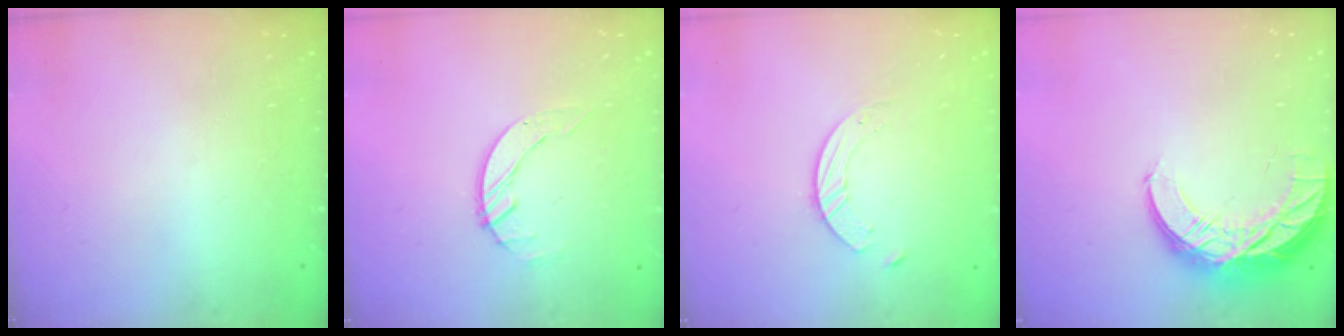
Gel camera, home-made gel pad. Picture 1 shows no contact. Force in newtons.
{"total": 2.6, "press": 2.6, "slide": 0.3}
{"total": 1.4, "press": 1.4, "slide": 0.2}
{"total": 11.6, "press": 11.6, "slide": 0.9}